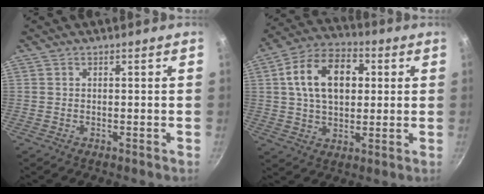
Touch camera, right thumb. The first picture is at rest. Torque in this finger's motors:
{"motor_torque": [-0.83, 1.60, 1.25, 0.21, 0.13]}